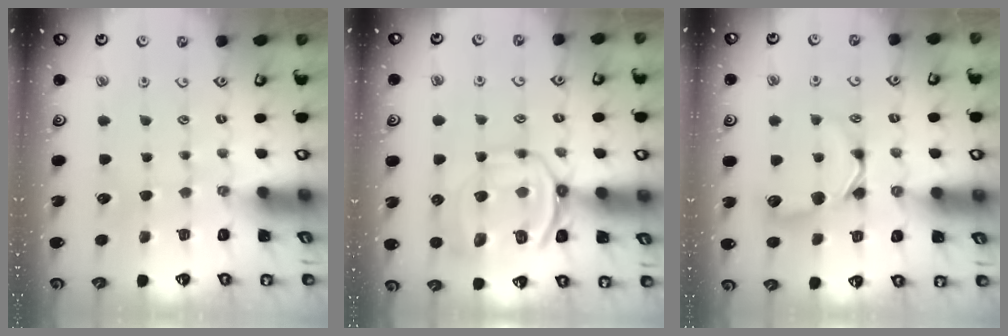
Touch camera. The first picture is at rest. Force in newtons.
{"total": 11.6, "press": 11.5, "slide": 1.7}
{"total": 8.5, "press": 8.4, "slide": 1.1}